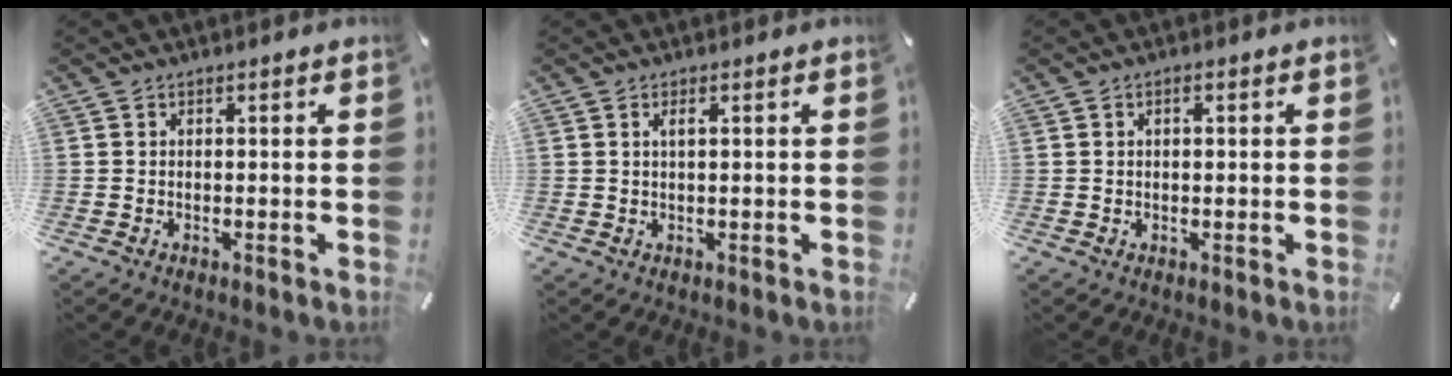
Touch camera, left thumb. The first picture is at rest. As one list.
[{"total": 1.7, "force": [0.5, 0.3, 1.6], "torque": [-0.031, 0.001, 0.006]}, {"total": 1.3, "force": [0.2, 0.7, 1.1], "torque": [-0.023, 0.004, 0.001]}]